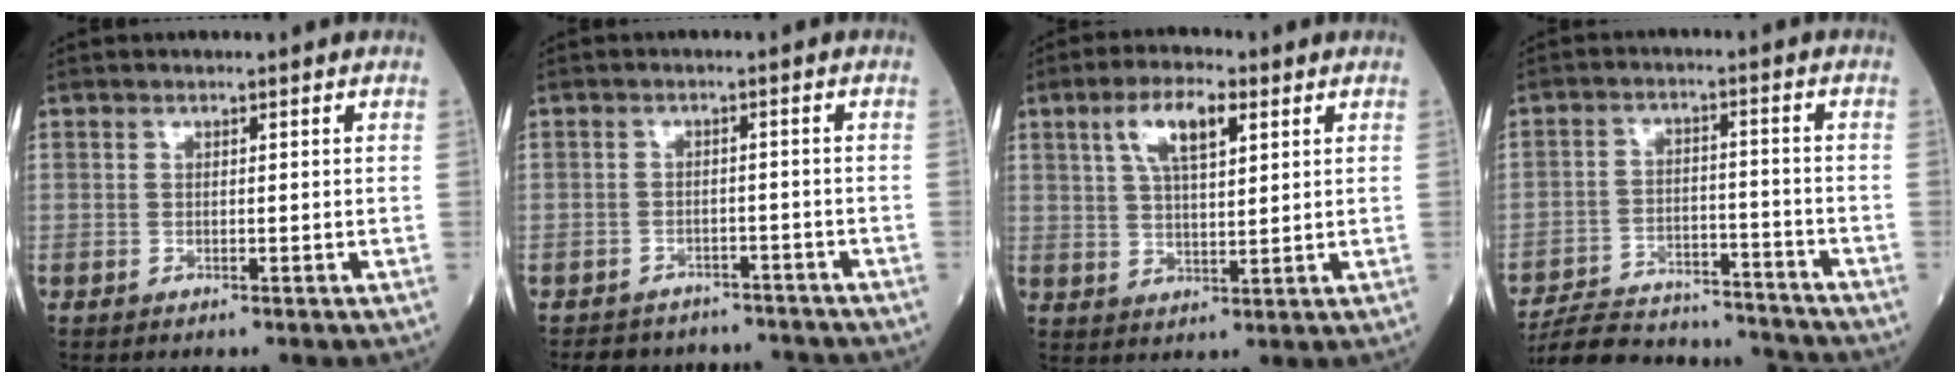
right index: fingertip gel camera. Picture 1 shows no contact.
{"total": 8.6, "force": [-7.7, 3.6, 0.7], "torque": [-0.004, 0.016, -0.093]}
{"total": 7.7, "force": [3.5, 2.3, 6.5], "torque": [-0.126, 0.012, 0.065]}
{"total": 17.5, "force": [-16.8, 3.0, 4.1], "torque": [-0.094, 0.004, -0.247]}